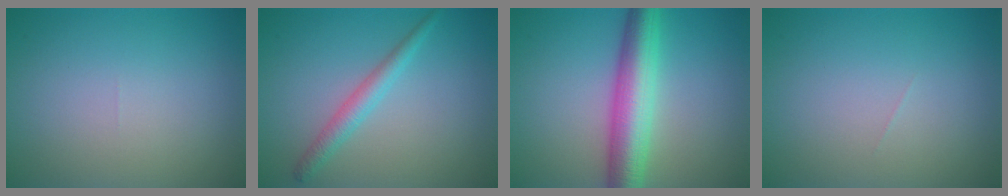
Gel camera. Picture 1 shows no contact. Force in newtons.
{"total": 2.2, "press": 2.2, "slide": 0.0}
{"total": 6.6, "press": 6.6, "slide": 0.1}
{"total": 0.0}